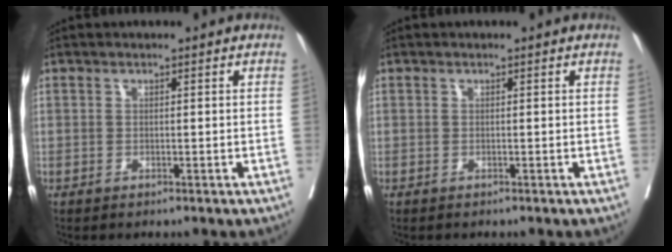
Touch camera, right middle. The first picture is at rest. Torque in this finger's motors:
{"motor_torque": [-0.74, 0.21, -0.15, -0.09]}